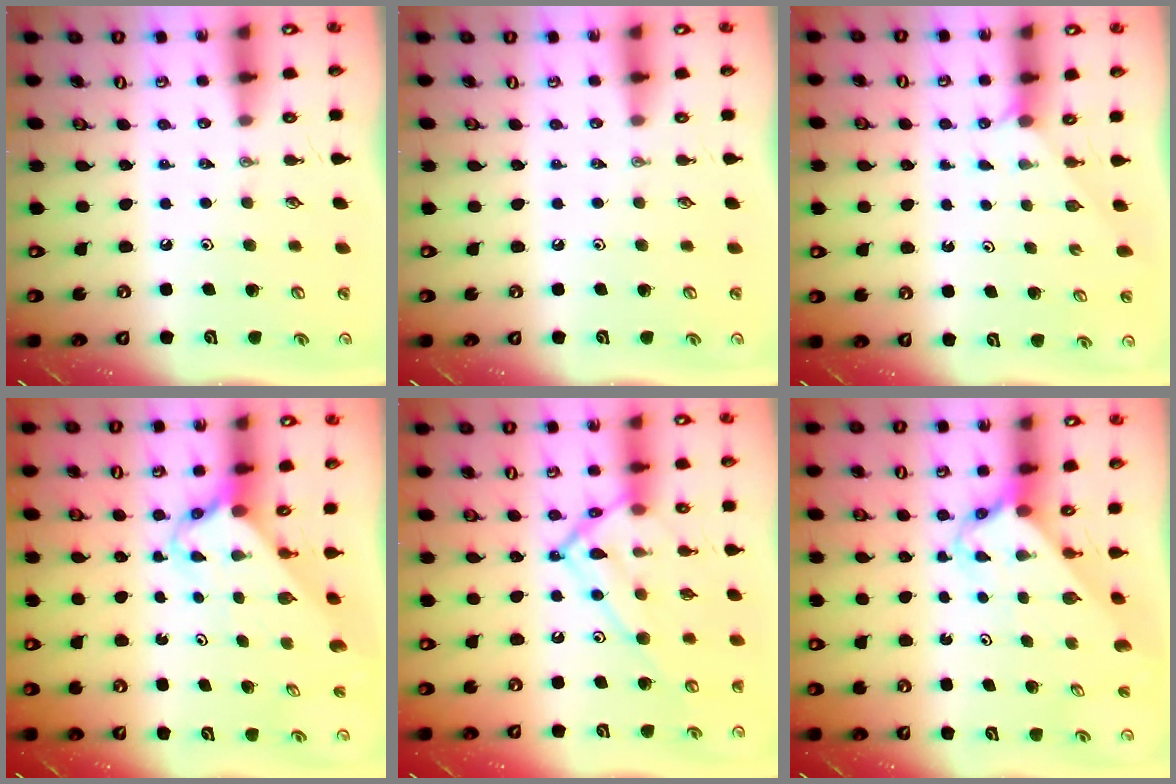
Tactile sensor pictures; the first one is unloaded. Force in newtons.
{"total": 0.0}
{"total": 1.2, "press": 1.2, "slide": 0.1}
{"total": 2.7, "press": 2.7, "slide": 0.2}
{"total": 15.6, "press": 15.5, "slide": 1.3}
{"total": 2.9, "press": 2.9, "slide": 0.2}